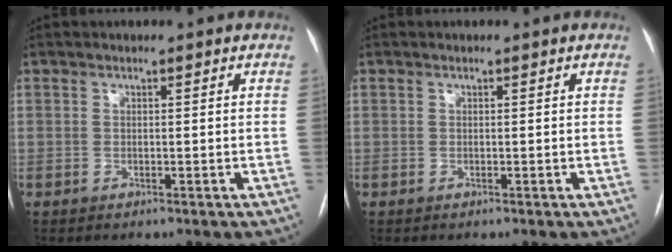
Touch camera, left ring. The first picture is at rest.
{"total": 0.0}